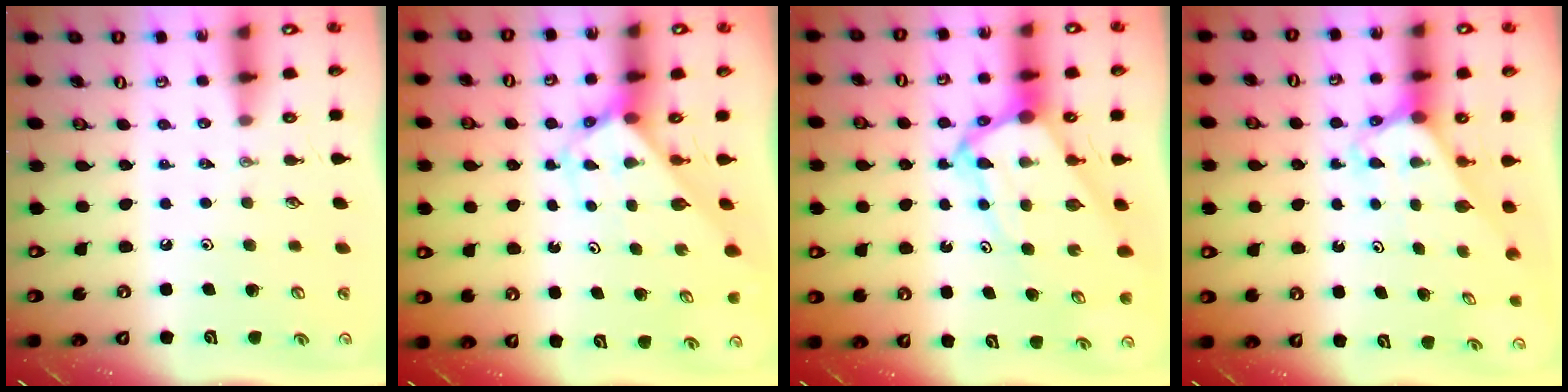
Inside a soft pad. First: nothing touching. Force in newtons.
{"total": 2.8, "press": 2.8, "slide": 0.1}
{"total": 9.1, "press": 9.1, "slide": 0.9}
{"total": 2.5, "press": 2.5, "slide": 0.2}